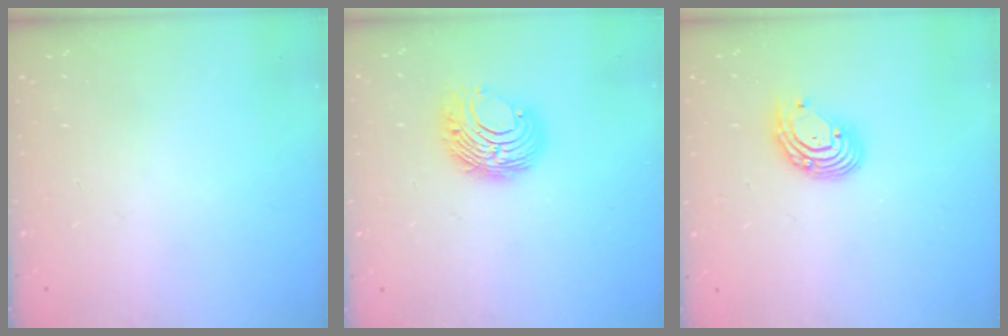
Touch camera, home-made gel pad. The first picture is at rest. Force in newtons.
{"total": 8.6, "press": 8.6, "slide": 0.5}
{"total": 8.3, "press": 8.2, "slide": 0.7}